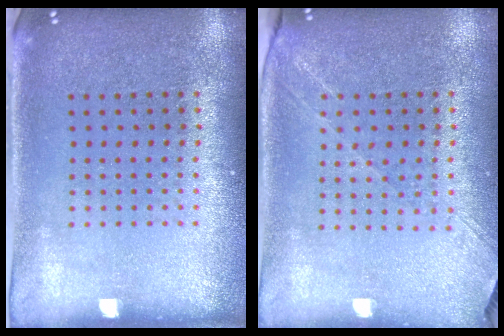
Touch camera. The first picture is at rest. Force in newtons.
{"total": 1.4, "press": 1.2, "slide": 0.7}